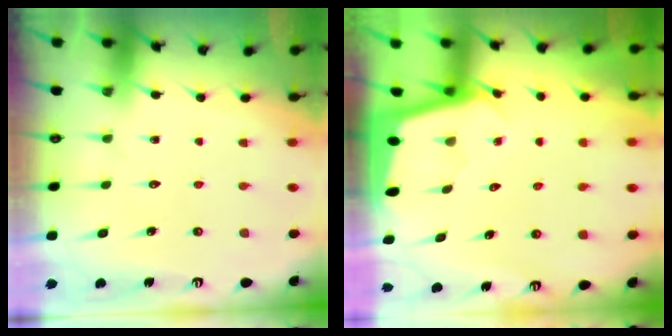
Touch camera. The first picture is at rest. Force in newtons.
{"total": 2.0, "press": 2.0, "slide": 0.1}